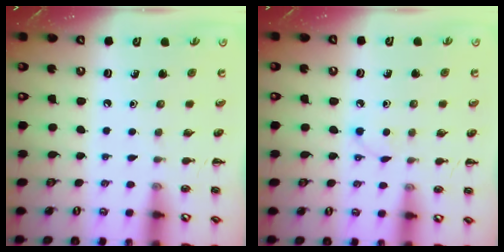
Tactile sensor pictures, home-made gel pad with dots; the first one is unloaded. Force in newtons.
{"total": 2.7, "press": 2.5, "slide": 0.9}